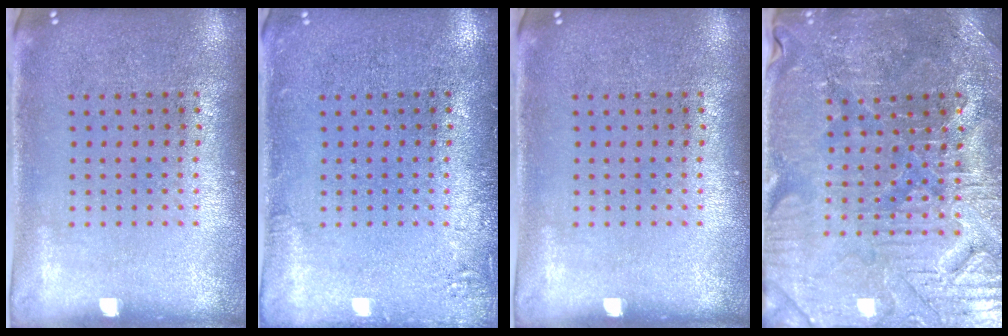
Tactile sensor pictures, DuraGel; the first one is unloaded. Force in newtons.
{"total": 1.5, "press": 1.4, "slide": 0.3}
{"total": 0.0}
{"total": 3.6, "press": 3.5, "slide": 0.5}